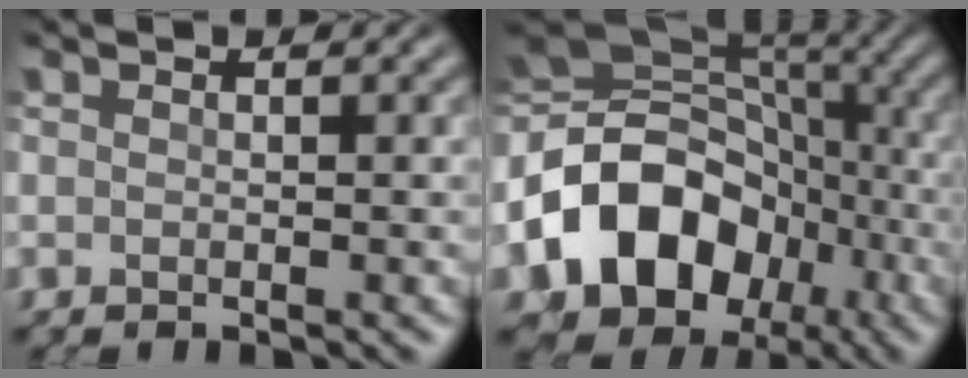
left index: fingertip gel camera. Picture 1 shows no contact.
{"total": 13.5, "force": [-4.5, 10.5, 7.1], "torque": [-0.135, -0.003, -0.086]}